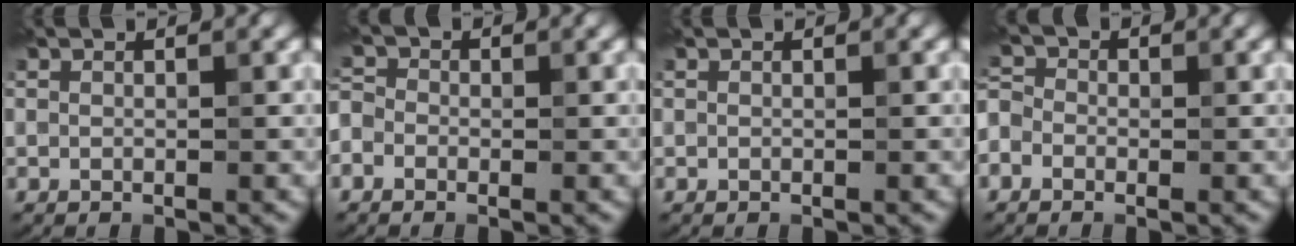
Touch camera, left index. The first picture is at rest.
{"total": 3.2, "force": [-1.9, 2.6, 0.6], "torque": [0.002, 0.012, -0.056]}
{"total": 0.0}
{"total": 3.8, "force": [-2.2, 3.0, 0.9], "torque": [-0.006, 0.011, -0.061]}